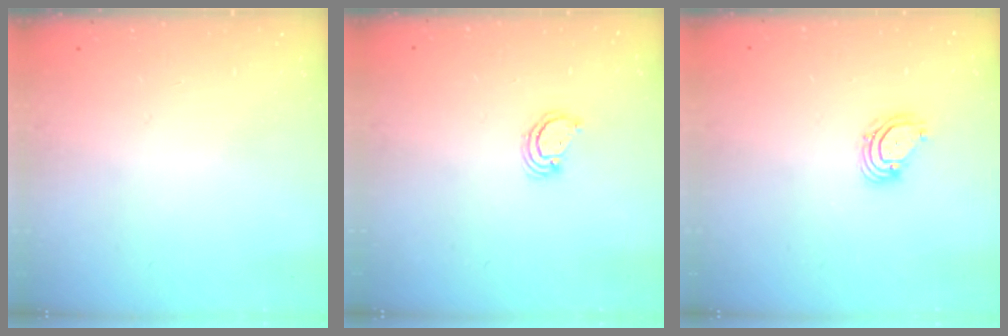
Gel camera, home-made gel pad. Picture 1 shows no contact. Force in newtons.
{"total": 2.3, "press": 2.3, "slide": 0.1}
{"total": 4.0, "press": 4.0, "slide": 0.5}